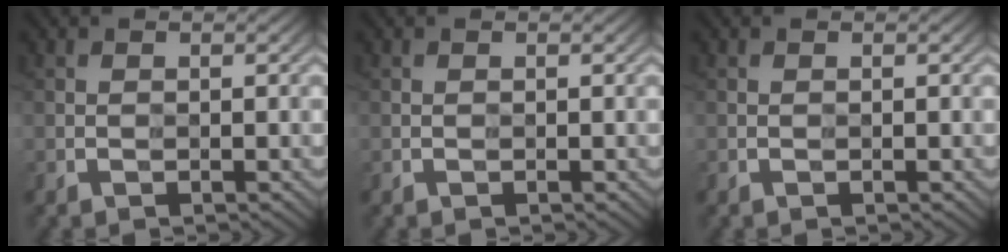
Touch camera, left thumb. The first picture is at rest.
{"total": 0.0}
{"total": 0.0}